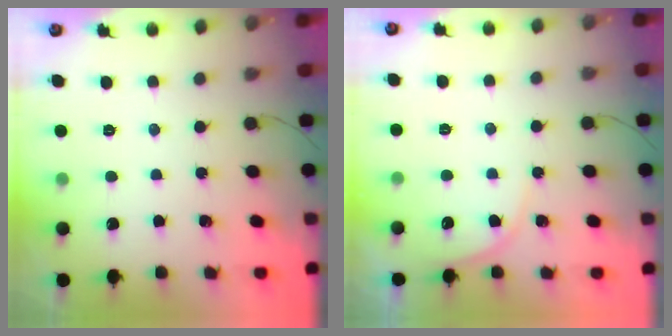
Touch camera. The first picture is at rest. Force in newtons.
{"total": 4.8, "press": 4.7, "slide": 0.4}